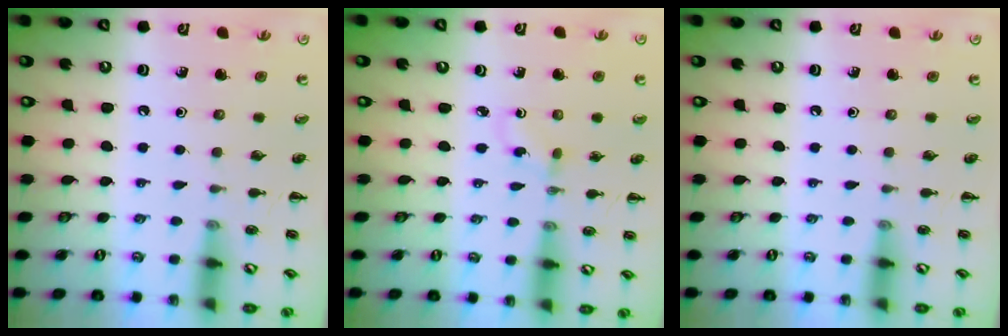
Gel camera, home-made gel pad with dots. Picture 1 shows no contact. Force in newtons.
{"total": 1.5, "press": 1.3, "slide": 0.8}
{"total": 0.0}